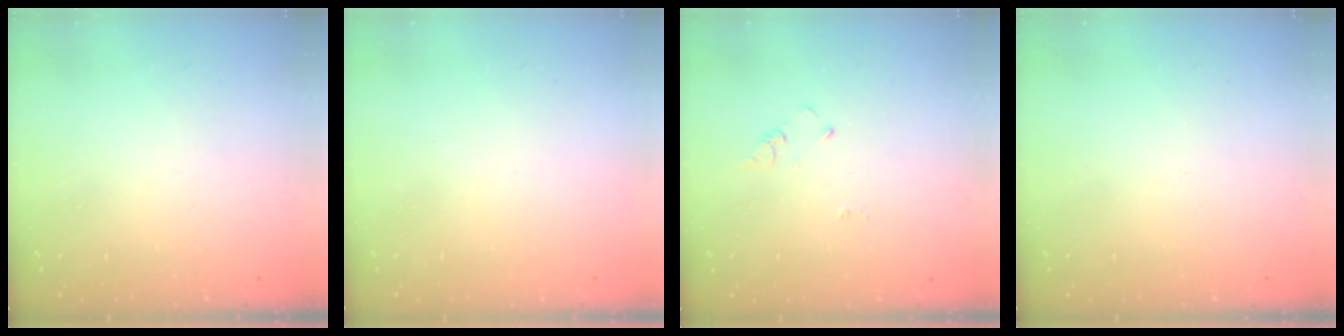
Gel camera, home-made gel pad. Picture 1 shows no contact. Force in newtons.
{"total": 1.7, "press": 1.7, "slide": 0.2}
{"total": 2.4, "press": 2.4, "slide": 0.3}
{"total": 0.0}